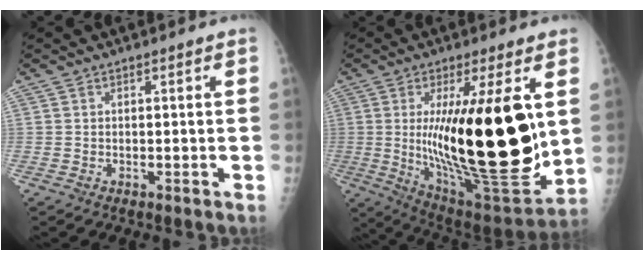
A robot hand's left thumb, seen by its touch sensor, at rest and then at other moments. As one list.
[{"total": 28.9, "force": [3.1, 7.9, 27.7], "torque": [-0.439, -0.065, 0.059]}]